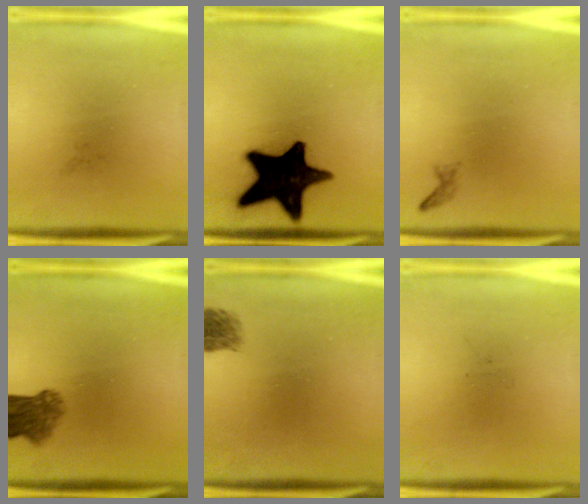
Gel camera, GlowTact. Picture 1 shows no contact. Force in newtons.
{"total": 19.1}
{"total": 0.6}
{"total": 5.4}
{"total": 1.9}
{"total": 0.0}